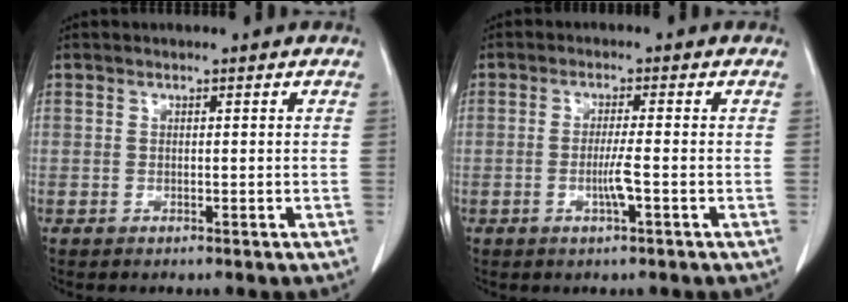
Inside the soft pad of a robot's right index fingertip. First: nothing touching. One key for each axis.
{"total": 3.3, "fx": -0.9, "fy": -0.2, "fz": 3.2, "tx": -0.063, "ty": -0.005, "tz": -0.019}